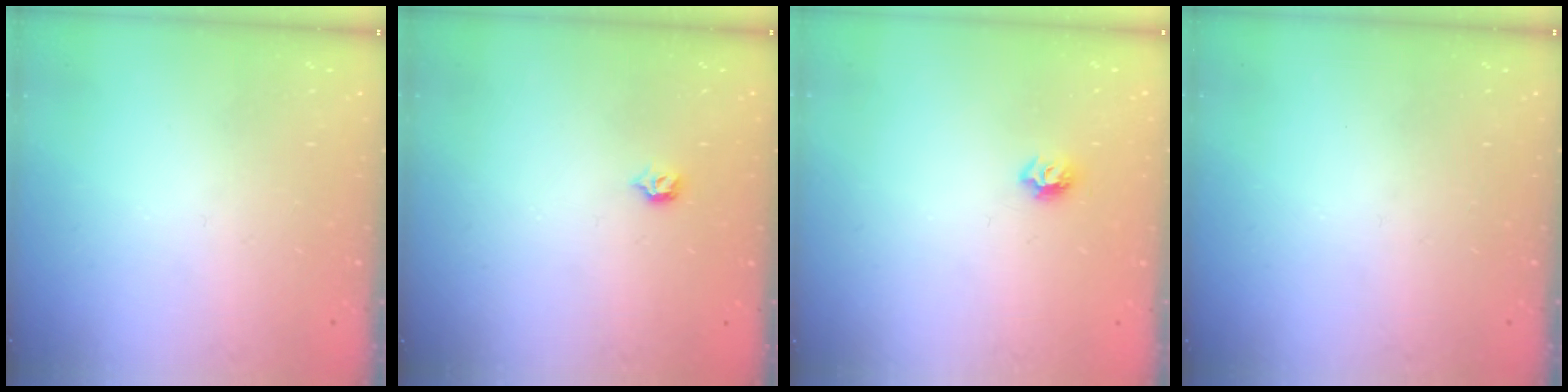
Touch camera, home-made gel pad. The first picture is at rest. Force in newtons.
{"total": 4.0, "press": 4.0, "slide": 0.8}
{"total": 6.5, "press": 6.5, "slide": 0.8}
{"total": 0.0}